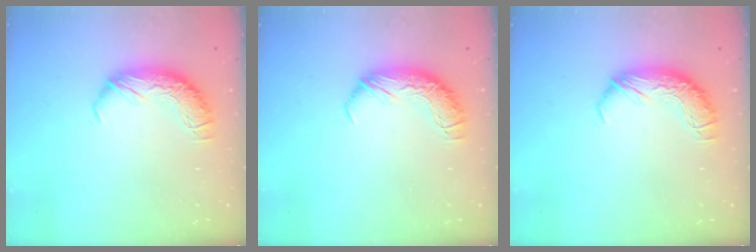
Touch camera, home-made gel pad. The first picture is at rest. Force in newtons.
{"total": 0.0}
{"total": 0.0}